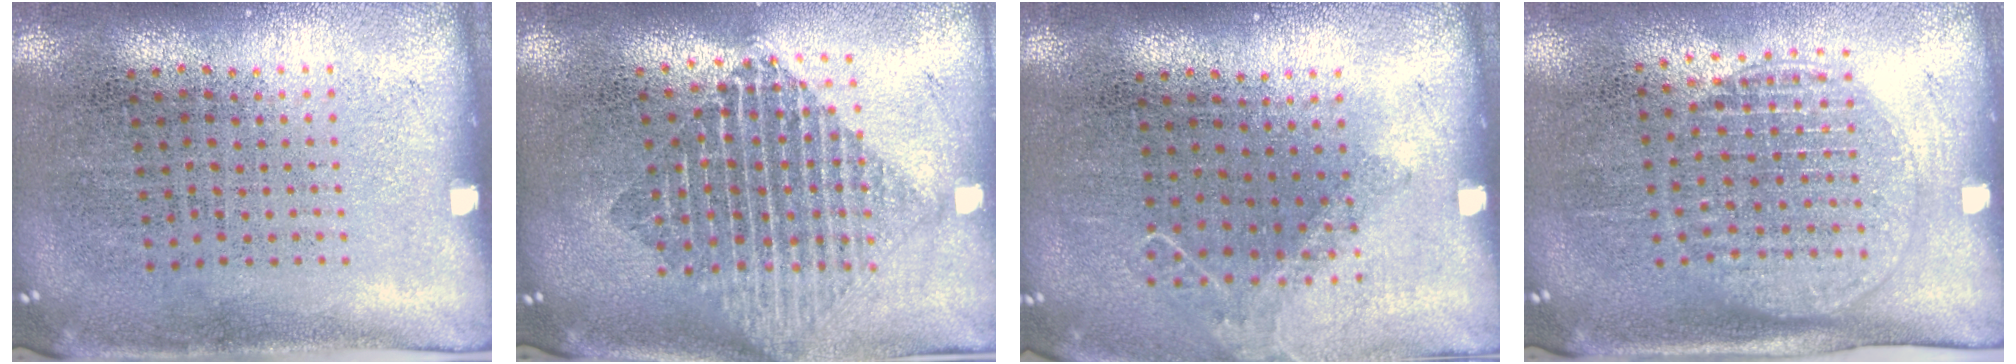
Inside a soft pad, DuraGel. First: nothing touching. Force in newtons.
{"total": 1.9, "press": 1.6, "slide": 1.1}
{"total": 0.8, "press": 0.8, "slide": 0.1}
{"total": 1.5, "press": 1.3, "slide": 0.8}